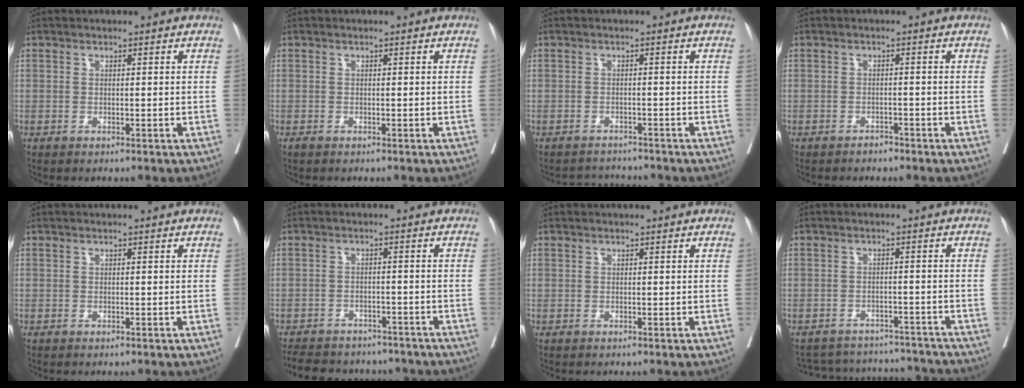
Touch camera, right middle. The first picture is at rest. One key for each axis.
{"total": 0.0}
{"total": 2.9, "fx": -2.8, "fy": 0.1, "fz": -0.8, "tx": 0.013, "ty": -0.008, "tz": -0.043}
{"total": 1.2, "fx": -1.1, "fy": 0.5, "fz": 0.2, "tx": -0.006, "ty": 0.002, "tz": -0.017}
{"total": 0.0}
{"total": 16.3, "fx": -14.2, "fy": 5.9, "fz": 5.4, "tx": -0.125, "ty": -0.002, "tz": -0.177}
{"total": 0.0}
{"total": 14.2, "fx": -13.5, "fy": 3.6, "fz": 2.3, "tx": -0.043, "ty": 0.018, "tz": -0.164}